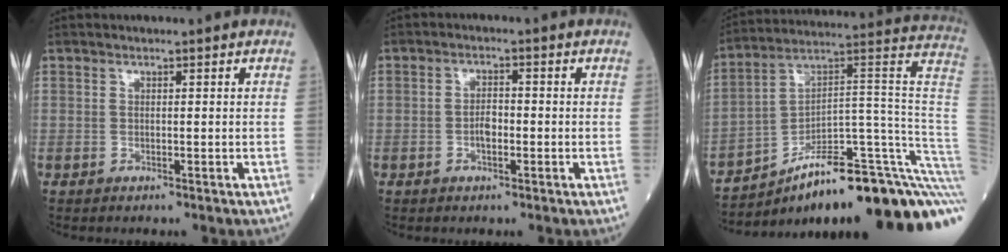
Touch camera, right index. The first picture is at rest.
{"total": 2.7, "force": [-0.8, 1.1, 2.3], "torque": [-0.042, 0.004, -0.014]}
{"total": 29.1, "force": [-19.2, 3.7, 21.5], "torque": [-0.176, 0.042, -0.273]}